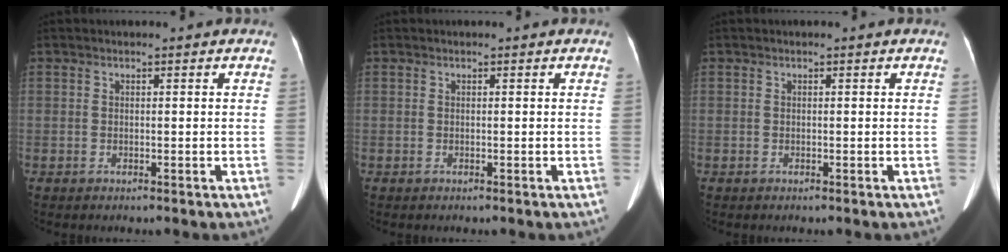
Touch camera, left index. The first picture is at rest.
{"total": 0.0}
{"total": 0.0}